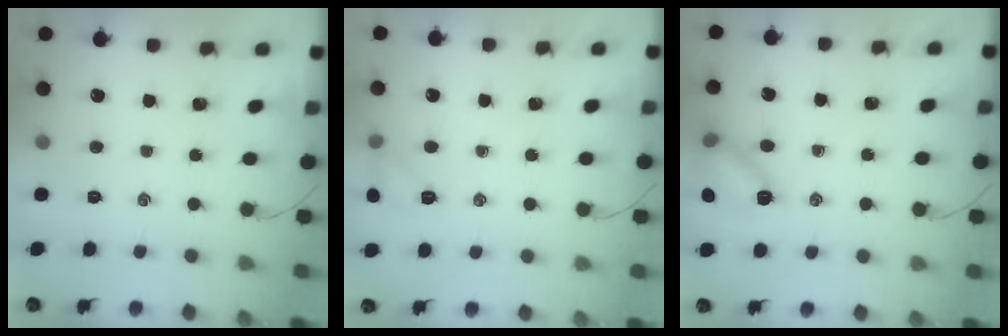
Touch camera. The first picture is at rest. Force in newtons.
{"total": 7.4, "press": 7.3, "slide": 1.4}
{"total": 11.7, "press": 11.6, "slide": 1.5}